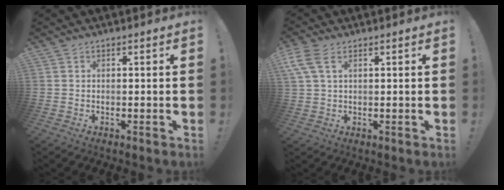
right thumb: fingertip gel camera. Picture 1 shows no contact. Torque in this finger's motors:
{"motor_torque": [0.59, 0.59, 0.18, -0.25, 0.06]}